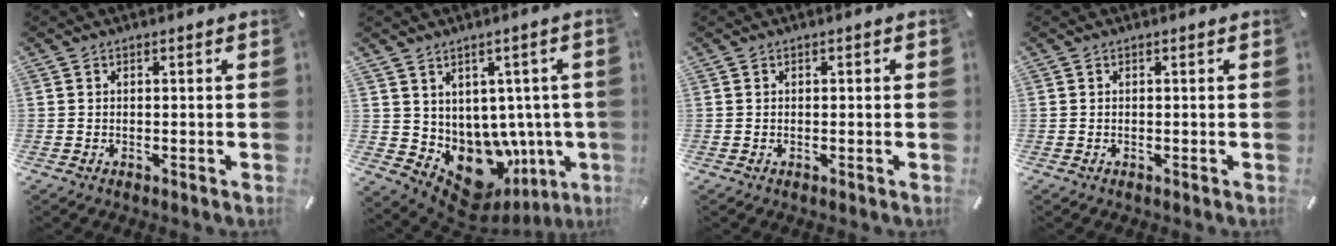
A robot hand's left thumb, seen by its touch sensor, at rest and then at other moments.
{"total": 9.8, "force": [-2.7, 7.7, 5.5], "torque": [-0.077, -0.032, -0.031]}
{"total": 0.0}
{"total": 0.0}